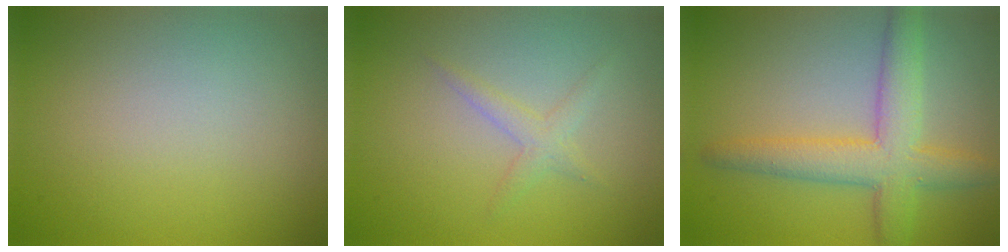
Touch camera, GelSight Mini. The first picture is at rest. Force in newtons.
{"total": 1.4, "press": 1.4, "slide": 0.1}
{"total": 5.6, "press": 5.6, "slide": 0.3}